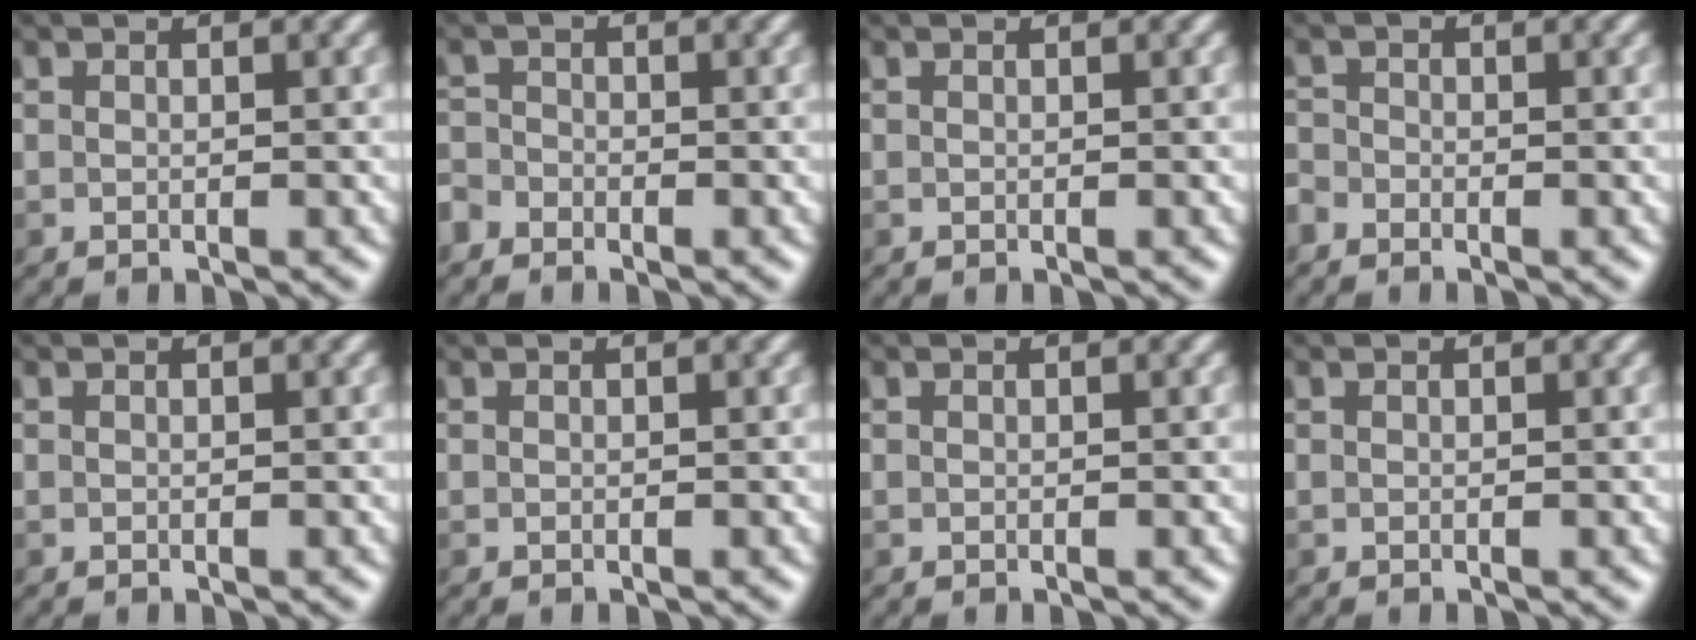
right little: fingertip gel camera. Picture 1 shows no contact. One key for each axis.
{"total": 1.7, "fx": -1.3, "fy": 1.0, "fz": 0.2, "tx": -0.007, "ty": 0.003, "tz": -0.035}
{"total": 0.0}
{"total": 1.3, "fx": -1.0, "fy": 0.7, "fz": 0.2, "tx": -0.002, "ty": 0.002, "tz": -0.027}
{"total": 0.0}
{"total": 0.0}
{"total": 0.0}
{"total": 0.0}